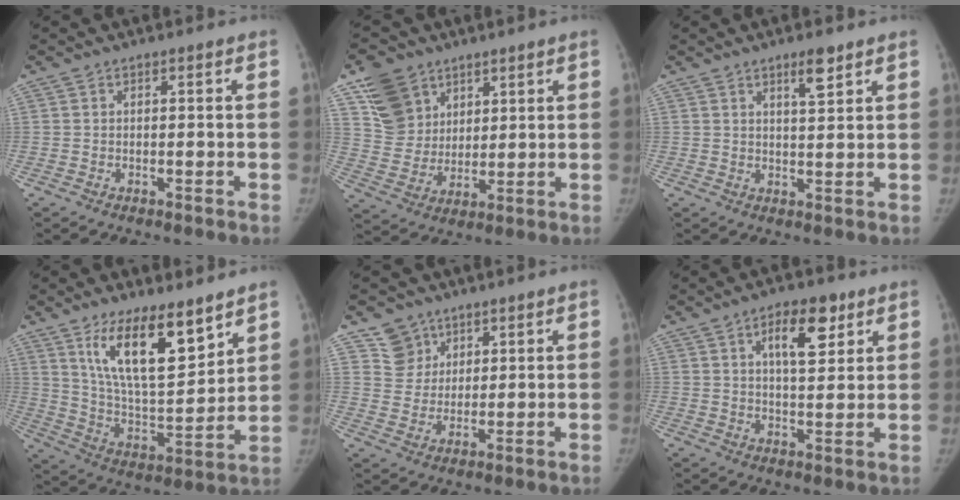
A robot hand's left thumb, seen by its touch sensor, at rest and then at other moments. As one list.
[{"total": 11.3, "force": [6.6, 8.5, 3.4], "torque": [-0.036, -0.033, 0.137]}, {"total": 4.3, "force": [2.9, 1.0, 3.0], "torque": [-0.042, -0.021, 0.048]}, {"total": 17.2, "force": [10.6, 5.9, 12.1], "torque": [-0.173, -0.068, 0.202]}, {"total": 6.1, "force": [3.8, 4.7, -0.1], "torque": [0.035, -0.035, 0.077]}, {"total": 9.2, "force": [4.4, 4.0, 6.9], "torque": [-0.083, -0.021, 0.067]}]